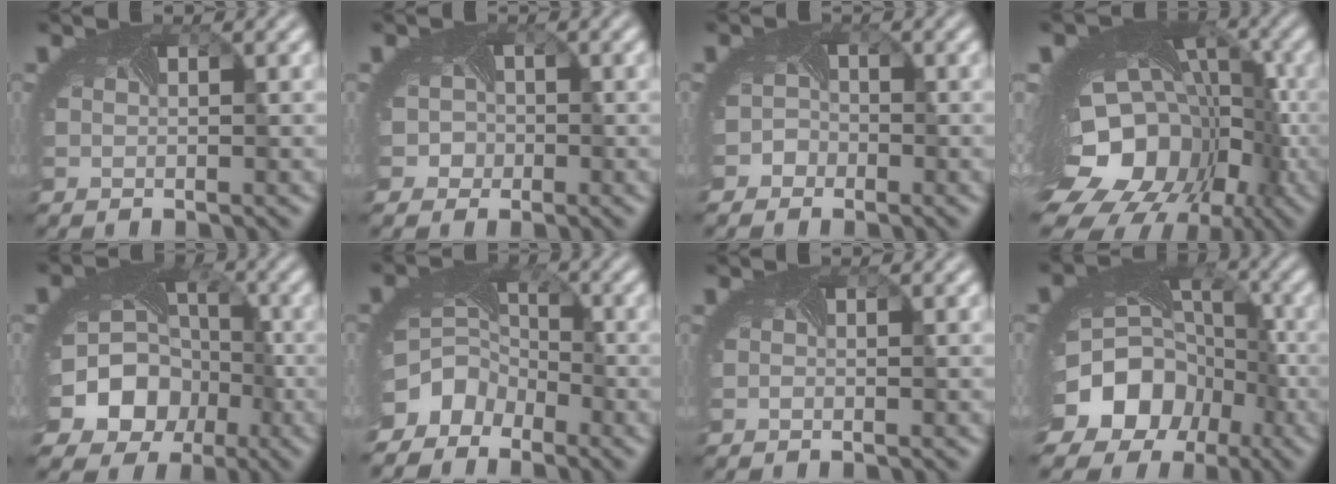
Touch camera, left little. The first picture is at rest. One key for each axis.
{"total": 3.0, "fx": -1.0, "fy": 2.7, "fz": 0.7, "tx": 0.011, "ty": 0.008, "tz": -0.017}
{"total": 2.0, "fx": -1.4, "fy": 1.4, "fz": -0.1, "tx": 0.016, "ty": 0.003, "tz": -0.026}
{"total": 21.7, "fx": -7.0, "fy": 15.4, "fz": 13.6, "tx": -0.201, "ty": -0.042, "tz": -0.111}
{"total": 14.9, "fx": -5.2, "fy": 12.2, "fz": 6.7, "tx": -0.131, "ty": -0.032, "tz": -0.091}
{"total": 6.4, "fx": -4.3, "fy": 4.4, "fz": 1.9, "tx": -0.029, "ty": -0.003, "tz": -0.069}
{"total": 0.0}
{"total": 15.1, "fx": -6.7, "fy": 11.9, "fz": 6.3, "tx": -0.112, "ty": -0.047, "tz": -0.119}